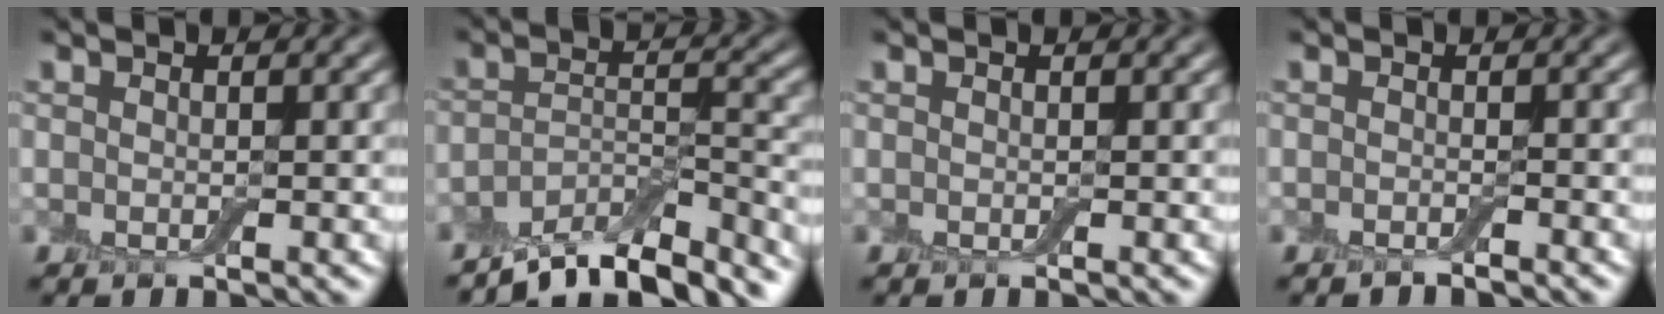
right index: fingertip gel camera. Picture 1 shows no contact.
{"total": 8.1, "force": [-6.9, 2.2, 3.8], "torque": [-0.053, -0.013, -0.111]}
{"total": 0.0}
{"total": 0.9, "force": [-0.8, -0.1, 0.4], "torque": [-0.005, 0.002, -0.016]}